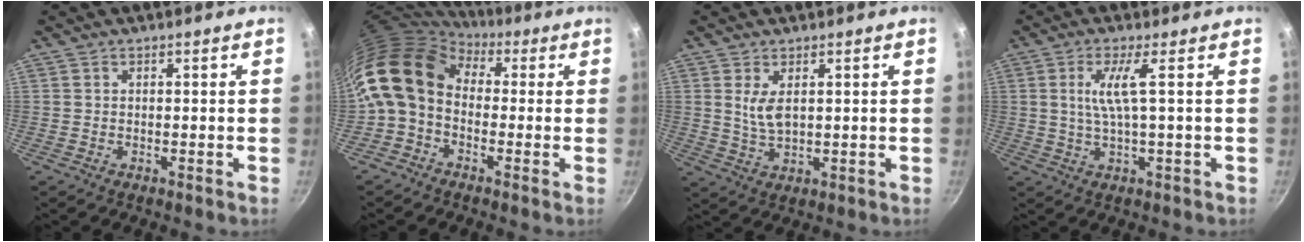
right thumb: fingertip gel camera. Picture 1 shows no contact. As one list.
[{"total": 12.9, "force": [0.8, 9.6, 8.6], "torque": [-0.153, 0.026, -0.011]}, {"total": 4.9, "force": [1.3, 2.4, 4.0], "torque": [-0.073, -0.015, 0.030]}, {"total": 5.9, "force": [1.1, 0.4, 5.8], "torque": [-0.132, -0.001, 0.027]}]